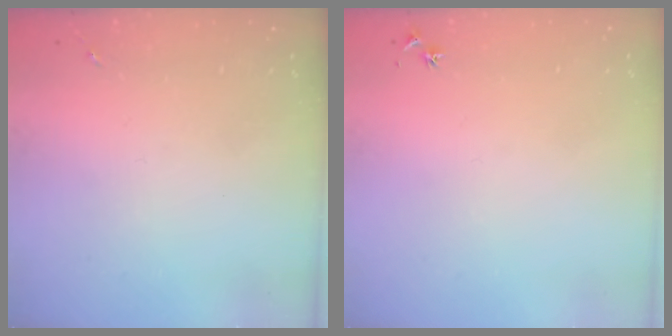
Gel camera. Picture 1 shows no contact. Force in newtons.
{"total": 2.9, "press": 2.8, "slide": 0.3}